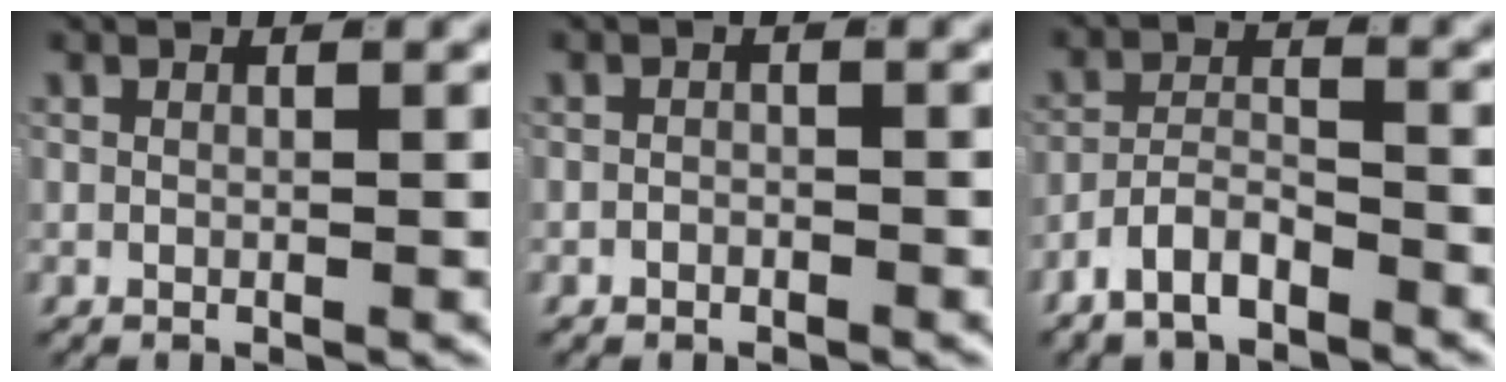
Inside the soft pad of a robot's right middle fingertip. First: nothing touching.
{"total": 0.6, "force": [-0.6, 0.3, 0.0], "torque": [0.003, -0.001, -0.008]}
{"total": 3.9, "force": [-3.1, 1.7, 1.7], "torque": [-0.024, 0.000, -0.063]}